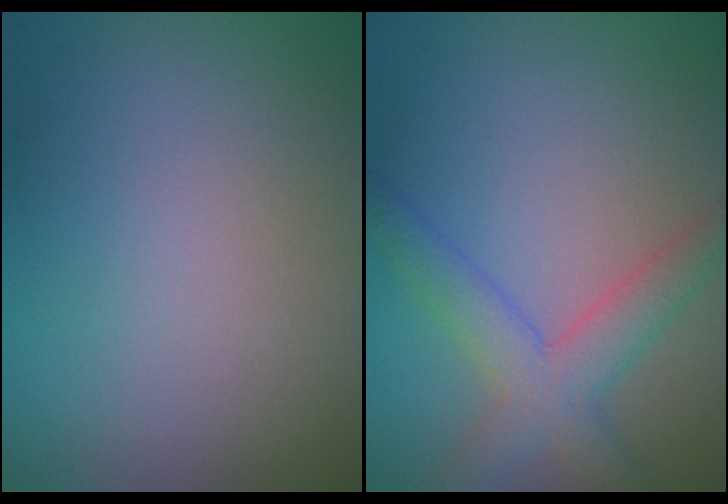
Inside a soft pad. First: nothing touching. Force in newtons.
{"total": 4.2, "press": 4.2, "slide": 0.2}